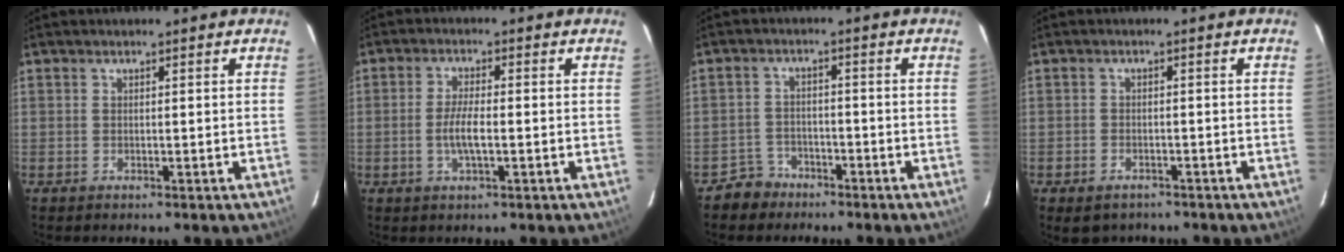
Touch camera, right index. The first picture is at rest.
{"total": 4.5, "force": [-1.1, 0.9, 4.3], "torque": [-0.084, 0.000, -0.020]}
{"total": 4.5, "force": [-3.3, 3.0, -0.1], "torque": [-0.009, 0.016, -0.061]}
{"total": 4.1, "force": [-2.9, 2.7, 1.2], "torque": [-0.033, -0.007, -0.040]}